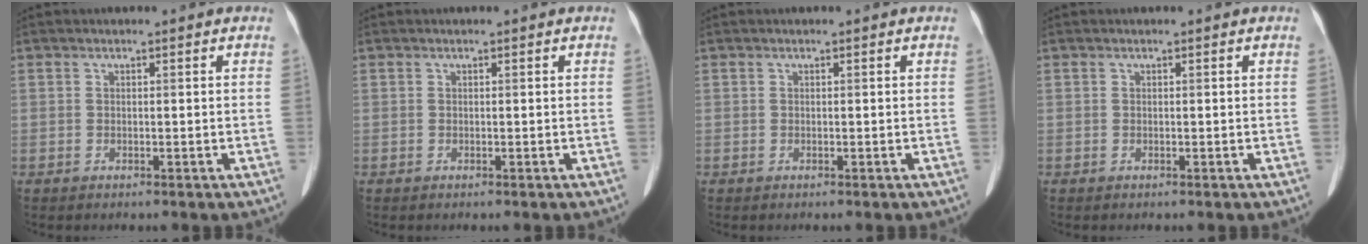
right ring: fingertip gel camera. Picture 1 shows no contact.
{"total": 0.0}
{"total": 0.0}
{"total": 0.0}